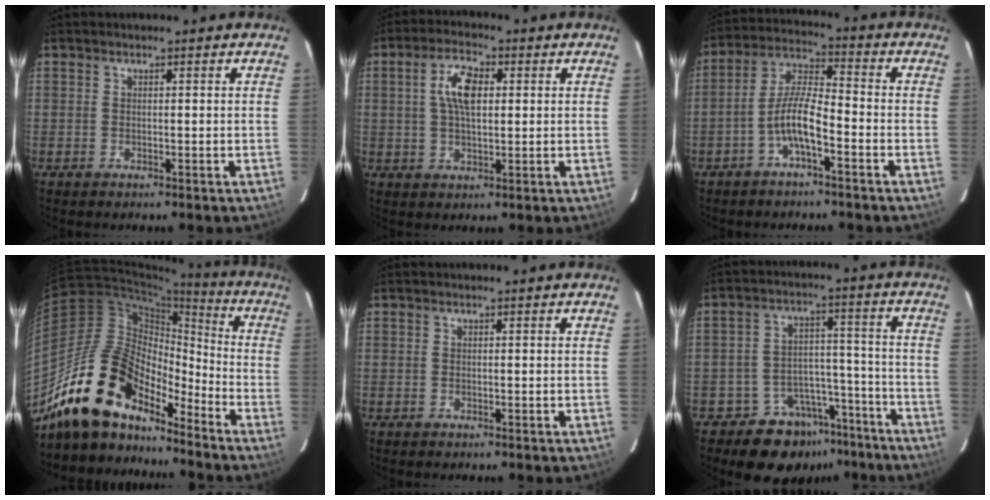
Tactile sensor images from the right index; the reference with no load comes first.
{"total": 7.0, "force": [1.5, 3.2, 6.1], "torque": [-0.113, 0.013, 0.028]}
{"total": 7.4, "force": [-3.7, 1.8, 6.1], "torque": [-0.132, 0.012, -0.071]}
{"total": 18.2, "force": [-14.5, 7.8, 7.8], "torque": [-0.148, 0.014, -0.261]}
{"total": 0.0}
{"total": 11.9, "force": [-9.2, 7.3, 2.1], "torque": [-0.035, 0.055, -0.122]}